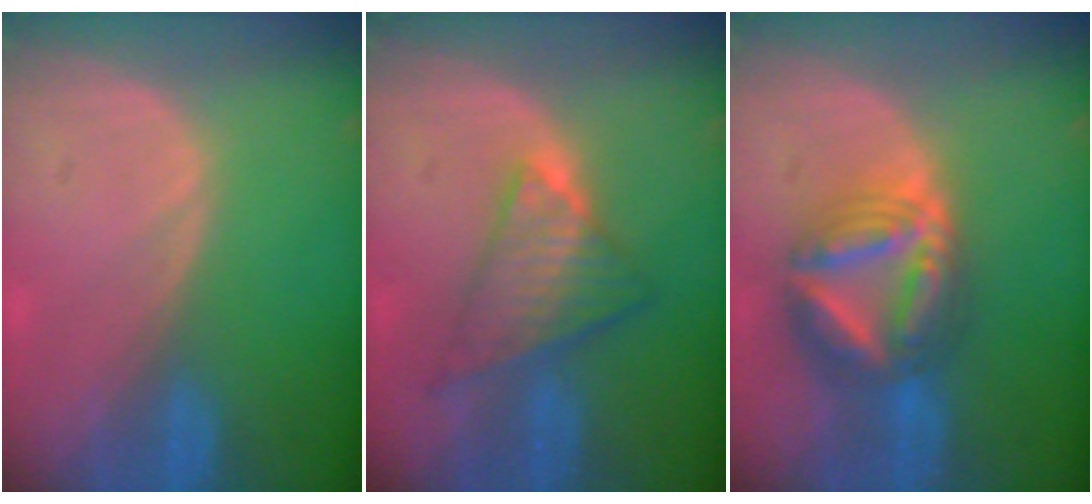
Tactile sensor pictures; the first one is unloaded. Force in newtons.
{"total": 7.0, "press": 6.6, "slide": 2.5}
{"total": 9.0, "press": 9.0, "slide": 0.9}